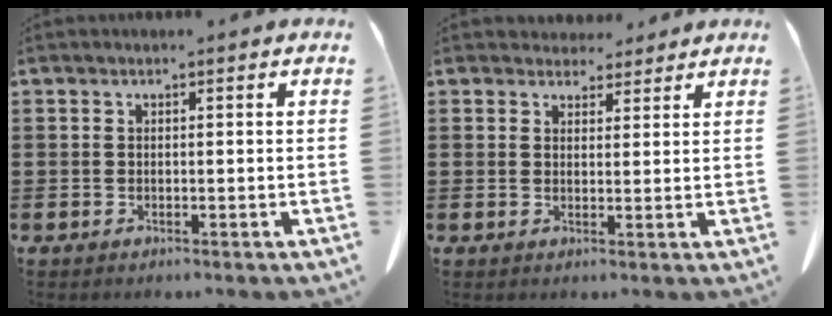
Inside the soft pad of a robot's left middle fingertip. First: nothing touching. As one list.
[{"total": 3.3, "force": [3.1, 1.3, 0.3], "torque": [-0.008, -0.007, 0.058]}]